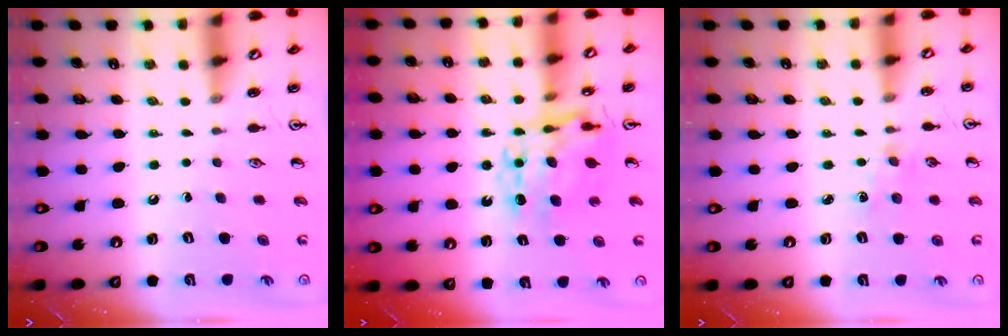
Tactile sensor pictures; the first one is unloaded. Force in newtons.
{"total": 10.0, "press": 10.0, "slide": 0.8}
{"total": 3.0, "press": 3.0, "slide": 0.5}